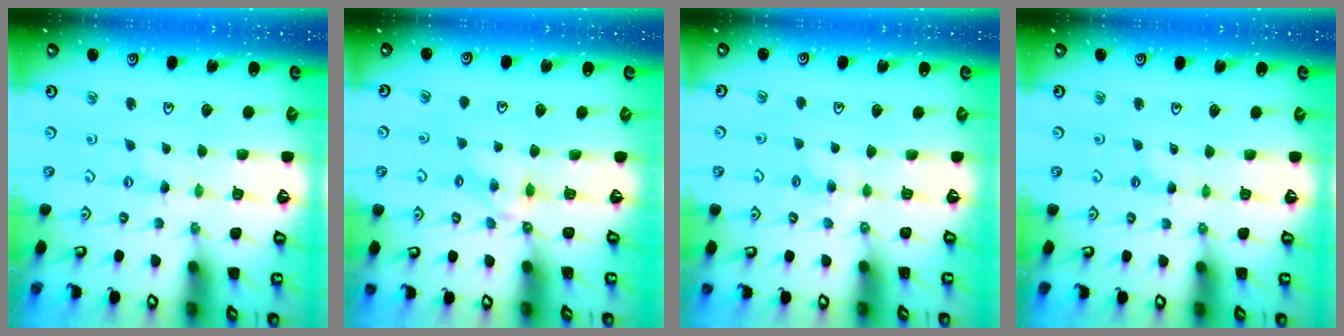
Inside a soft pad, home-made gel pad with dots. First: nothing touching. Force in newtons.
{"total": 4.6, "press": 4.5, "slide": 0.7}
{"total": 4.0, "press": 4.0, "slide": 0.5}
{"total": 1.1, "press": 1.1, "slide": 0.3}